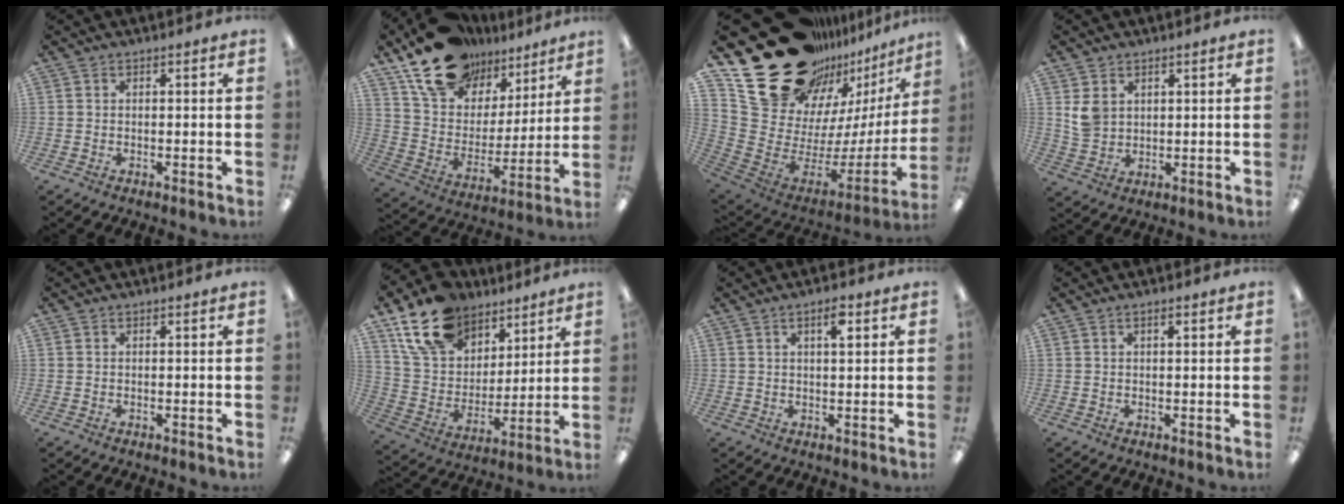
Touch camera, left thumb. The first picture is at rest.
{"total": 18.7, "force": [13.7, 10.8, 6.6], "torque": [-0.125, -0.084, 0.253]}
{"total": 26.4, "force": [18.5, 14.5, 12.1], "torque": [-0.174, -0.157, 0.383]}
{"total": 5.5, "force": [2.4, 4.4, 2.2], "torque": [-0.043, 0.003, 0.048]}
{"total": 0.0}
{"total": 17.6, "force": [12.1, 11.0, 6.6], "torque": [-0.133, -0.062, 0.230]}
{"total": 3.8, "force": [2.0, 1.0, 3.0], "torque": [-0.050, -0.002, 0.030]}
{"total": 1.0, "force": [0.6, 0.3, 0.7], "torque": [-0.016, 0.002, 0.010]}